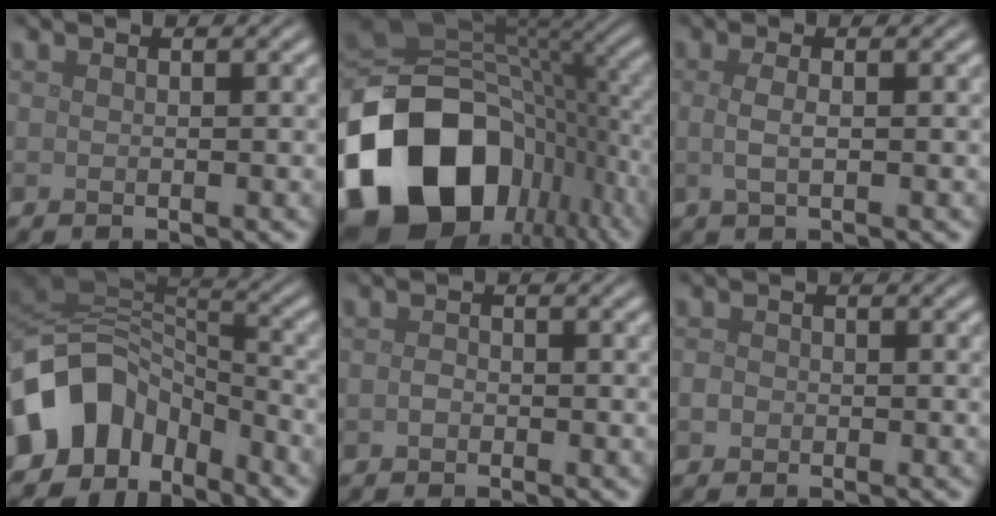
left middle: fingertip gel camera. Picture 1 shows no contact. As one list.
[{"total": 18.7, "force": [-7.1, 13.3, 11.1], "torque": [-0.245, -0.033, -0.118]}, {"total": 1.7, "force": [0.0, 0.6, 1.6], "torque": [-0.033, 0.001, -0.001]}, {"total": 10.4, "force": [-5.4, 7.3, 5.0], "torque": [-0.089, 0.008, -0.112]}, {"total": 0.7, "force": [-0.2, 0.5, 0.4], "torque": [-0.010, -0.001, -0.007]}, {"total": 0.9, "force": [-0.4, 0.7, 0.2], "torque": [-0.003, -0.002, -0.010]}]